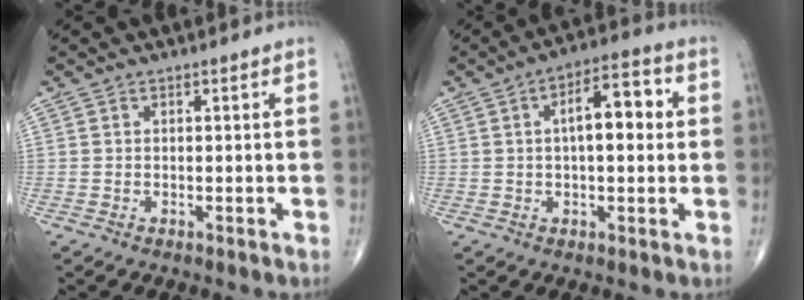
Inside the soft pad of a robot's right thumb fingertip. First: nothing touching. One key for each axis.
{"total": 10.2, "fx": 1.7, "fy": 4.3, "fz": 9.1, "tx": -0.123, "ty": 0.021, "tz": 0.018}